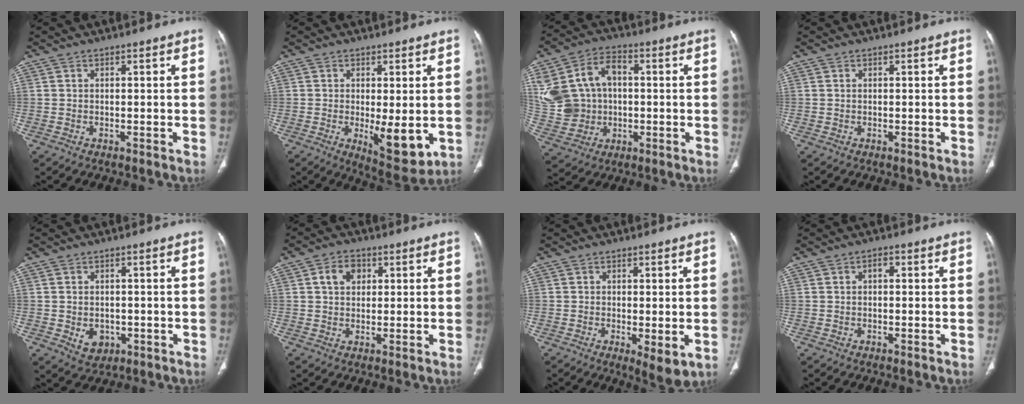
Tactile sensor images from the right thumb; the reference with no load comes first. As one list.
[{"total": 8.8, "force": [-1.3, 3.3, 8.0], "torque": [-0.109, -0.025, -0.008]}, {"total": 16.1, "force": [1.7, 12.8, 9.6], "torque": [-0.188, 0.026, 0.044]}, {"total": 0.0}, {"total": 4.5, "force": [-1.0, 3.5, 2.5], "torque": [-0.028, 0.002, -0.003]}, {"total": 5.1, "force": [1.6, 3.8, 3.0], "torque": [-0.038, 0.004, 0.025]}, {"total": 5.3, "force": [-1.2, 1.9, 4.8], "torque": [-0.076, -0.018, -0.015]}, {"total": 1.4, "force": [0.2, 0.8, 1.1], "torque": [-0.018, 0.006, 0.001]}]